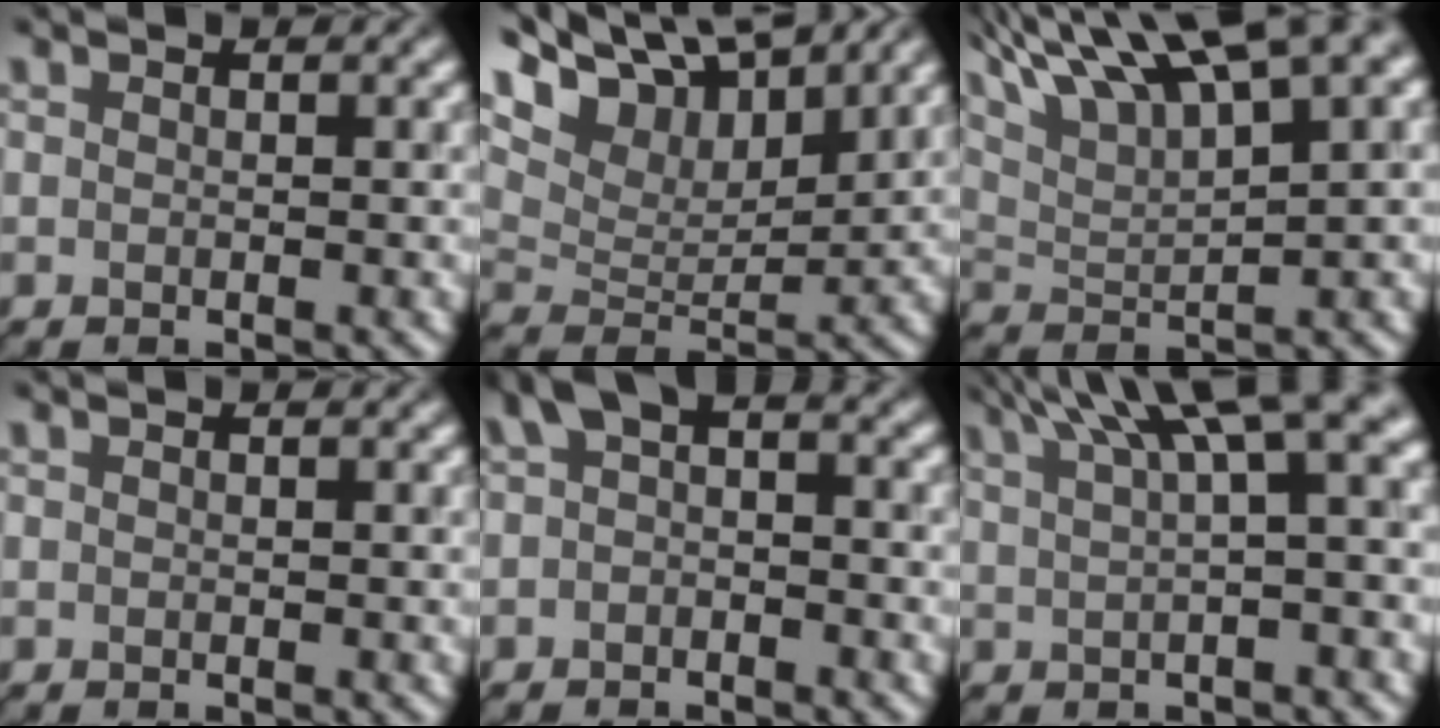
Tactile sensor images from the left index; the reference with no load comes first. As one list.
[{"total": 10.6, "force": [8.3, 3.9, 5.3], "torque": [-0.110, 0.019, 0.129]}, {"total": 12.2, "force": [8.5, 2.6, 8.4], "torque": [-0.153, 0.037, 0.145]}, {"total": 0.0}, {"total": 2.4, "force": [0.1, 1.3, 2.0], "torque": [-0.029, 0.016, -0.004]}, {"total": 8.4, "force": [4.3, 2.0, 6.9], "torque": [-0.061, 0.035, 0.068]}]